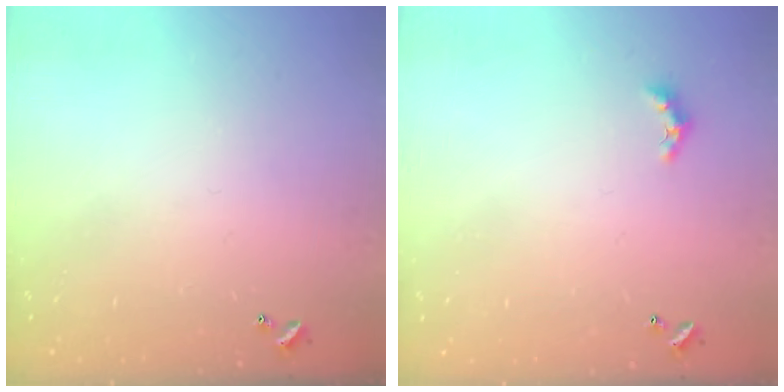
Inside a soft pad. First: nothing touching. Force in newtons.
{"total": 2.6, "press": 2.5, "slide": 0.6}